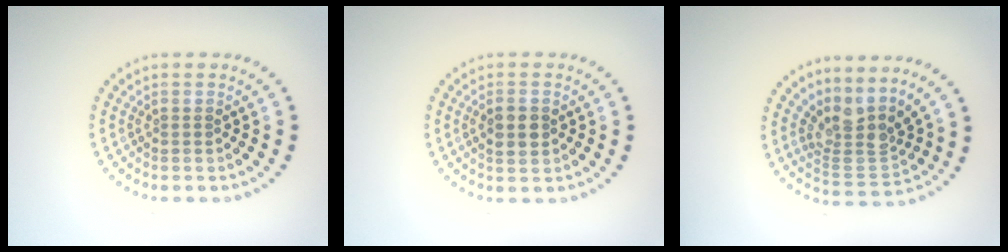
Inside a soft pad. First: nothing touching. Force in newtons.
{"total": 2.1, "press": 2.1, "slide": 0.2}
{"total": 3.7, "press": 2.5, "slide": 2.8}